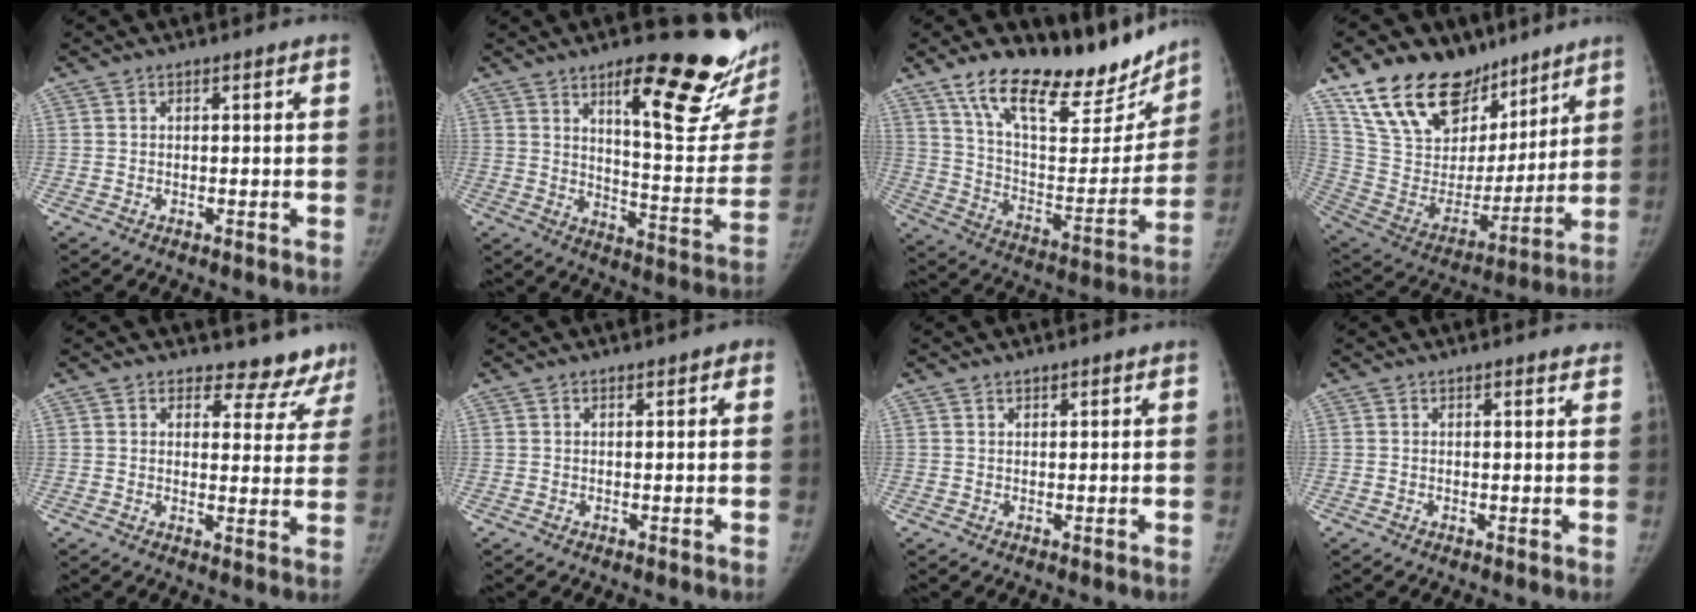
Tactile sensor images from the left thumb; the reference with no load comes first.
{"total": 23.2, "force": [14.4, 6.1, 17.2], "torque": [-0.186, -0.089, 0.208]}
{"total": 25.3, "force": [19.2, 9.4, 13.5], "torque": [-0.157, -0.088, 0.306]}
{"total": 24.5, "force": [17.3, 13.6, 10.7], "torque": [-0.150, -0.070, 0.311]}
{"total": 9.6, "force": [8.8, 3.9, 0.4], "torque": [0.050, -0.061, 0.081]}
{"total": 1.0, "force": [0.5, 0.6, 0.7], "torque": [-0.003, 0.005, 0.005]}
{"total": 1.0, "force": [0.9, 0.4, 0.4], "torque": [-0.003, -0.005, 0.013]}
{"total": 1.5, "force": [1.3, 0.3, 0.8], "torque": [-0.005, -0.005, 0.016]}